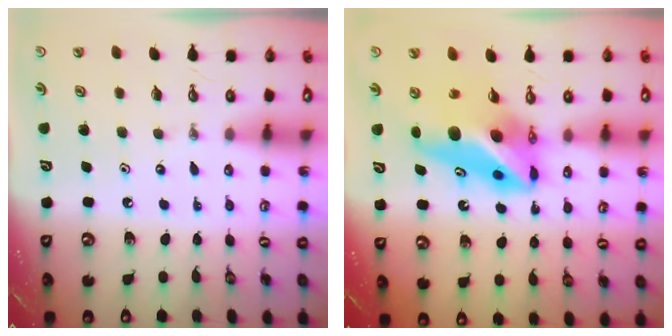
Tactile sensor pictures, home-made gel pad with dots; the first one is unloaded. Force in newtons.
{"total": 12.9, "press": 12.6, "slide": 2.9}